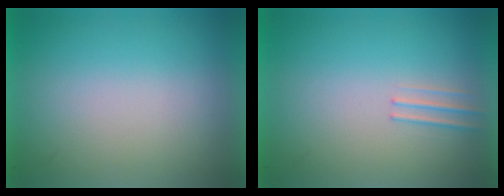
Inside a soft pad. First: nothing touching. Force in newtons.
{"total": 1.1}